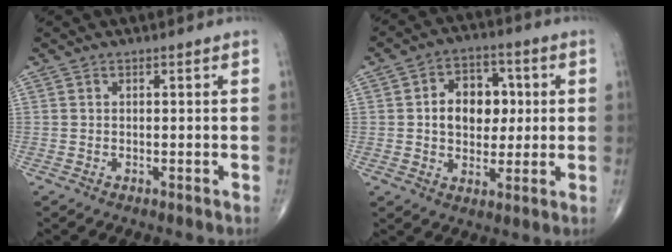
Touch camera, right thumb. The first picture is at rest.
{"total": 11.0, "force": [1.2, 8.1, 7.4], "torque": [-0.068, 0.012, 0.018]}